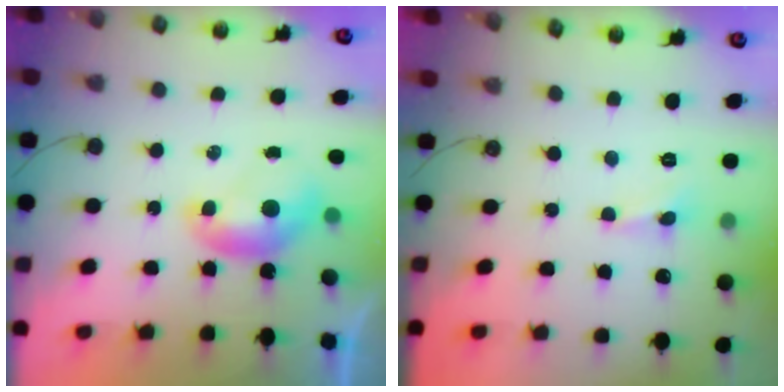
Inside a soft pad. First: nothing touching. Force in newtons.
{"total": 0.5, "press": 0.5, "slide": 0.1}